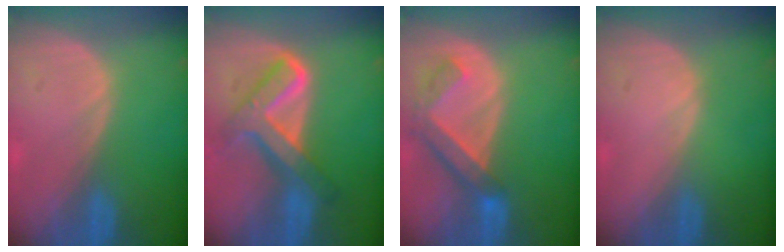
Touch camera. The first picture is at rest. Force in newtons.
{"total": 8.4, "press": 8.4, "slide": 0.6}
{"total": 6.6, "press": 5.9, "slide": 3.0}
{"total": 0.0}